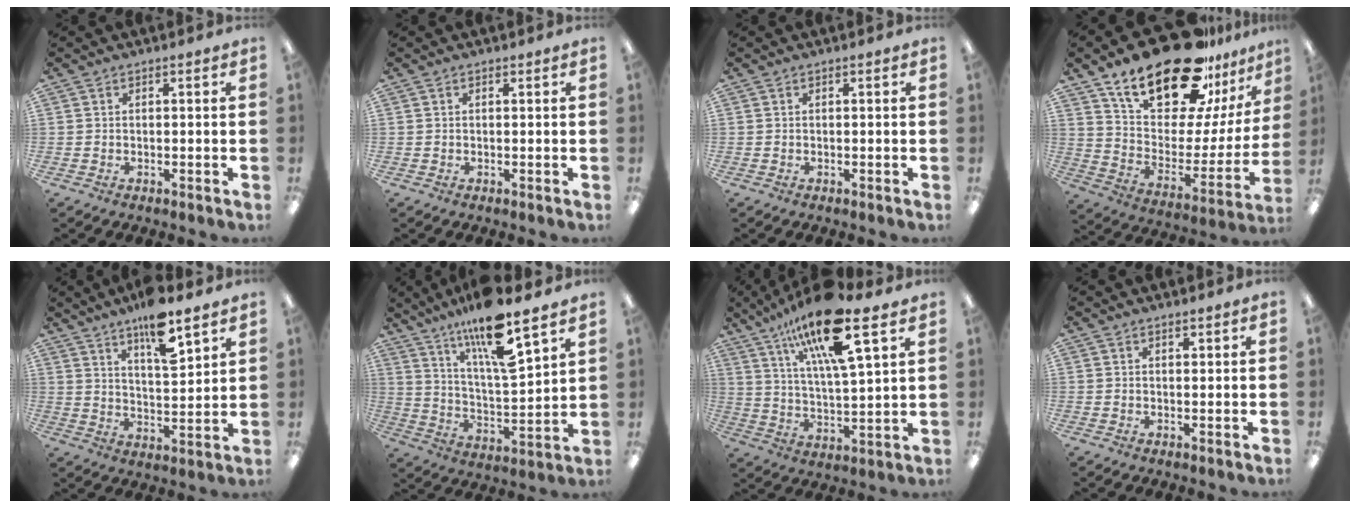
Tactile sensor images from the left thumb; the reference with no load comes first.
{"total": 0.0}
{"total": 0.0}
{"total": 25.9, "force": [19.5, 10.2, 13.6], "torque": [-0.220, -0.124, 0.341]}
{"total": 11.5, "force": [8.6, 2.8, 7.1], "torque": [-0.112, -0.051, 0.146]}
{"total": 16.2, "force": [12.5, 2.5, 10.0], "torque": [-0.188, -0.076, 0.206]}
{"total": 18.9, "force": [12.6, 4.3, 13.5], "torque": [-0.244, -0.057, 0.205]}
{"total": 0.9, "force": [0.8, 0.3, 0.4], "torque": [-0.008, 0.000, 0.014]}